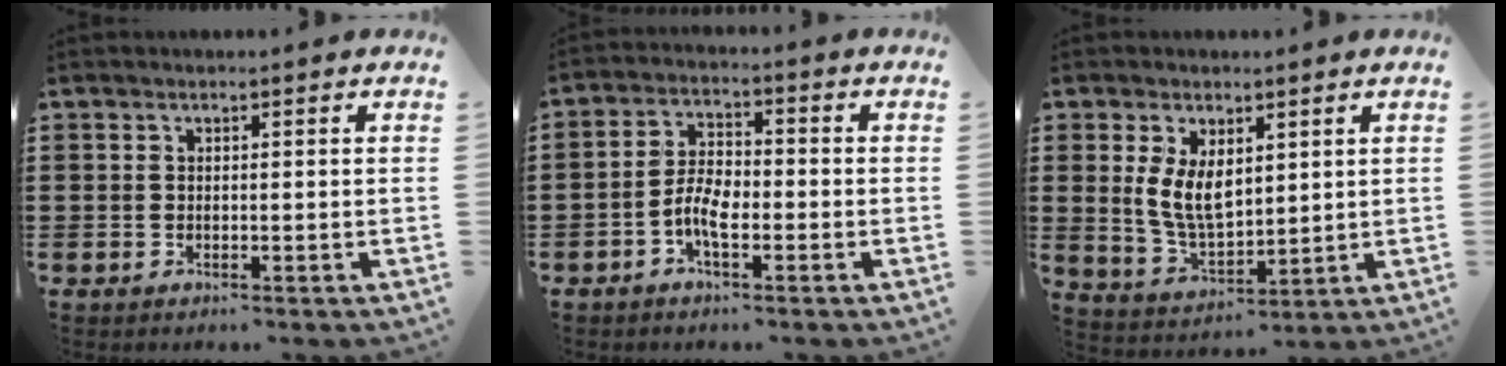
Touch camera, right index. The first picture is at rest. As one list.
[{"total": 5.6, "force": [-2.1, 2.4, 4.6], "torque": [-0.105, 0.000, -0.046]}, {"total": 6.8, "force": [1.8, 3.9, 5.3], "torque": [-0.107, 0.002, 0.033]}]